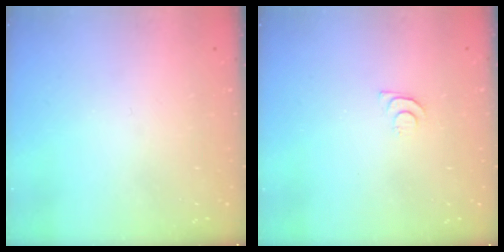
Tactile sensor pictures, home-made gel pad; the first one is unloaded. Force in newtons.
{"total": 4.6, "press": 4.6, "slide": 0.6}